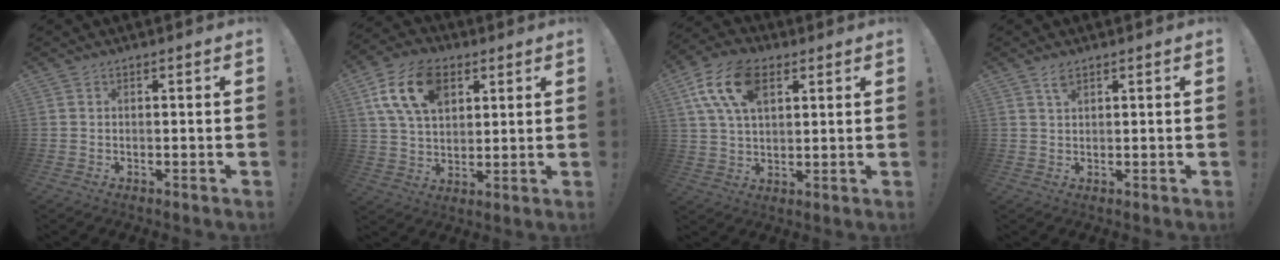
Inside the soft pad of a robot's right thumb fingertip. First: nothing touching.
{"total": 16.4, "force": [7.1, 10.5, 10.4], "torque": [-0.195, -0.014, 0.136]}
{"total": 14.9, "force": [6.3, 8.6, 10.4], "torque": [-0.197, -0.005, 0.117]}
{"total": 2.6, "force": [1.5, 1.0, 1.8], "torque": [-0.029, -0.003, 0.025]}